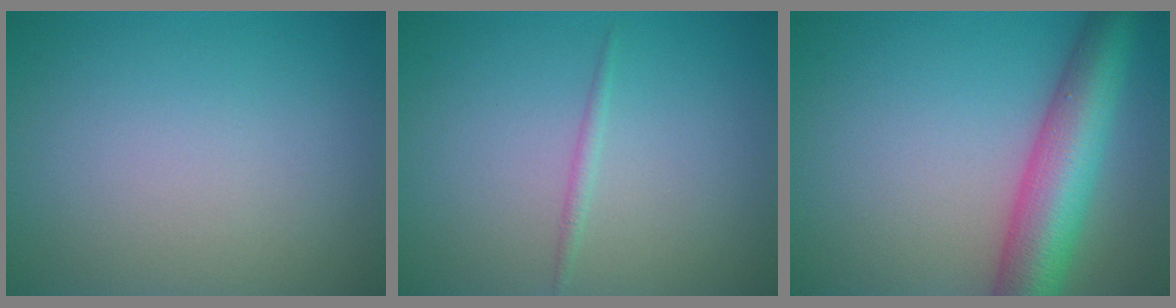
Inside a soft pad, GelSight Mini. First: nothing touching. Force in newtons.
{"total": 0.8, "press": 0.8, "slide": 0.0}
{"total": 8.2, "press": 8.2, "slide": 0.3}